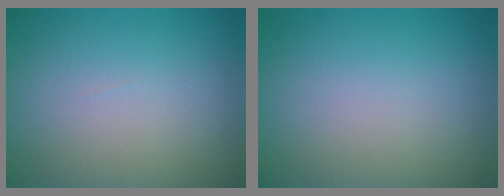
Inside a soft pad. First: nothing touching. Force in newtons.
{"total": 0.0}